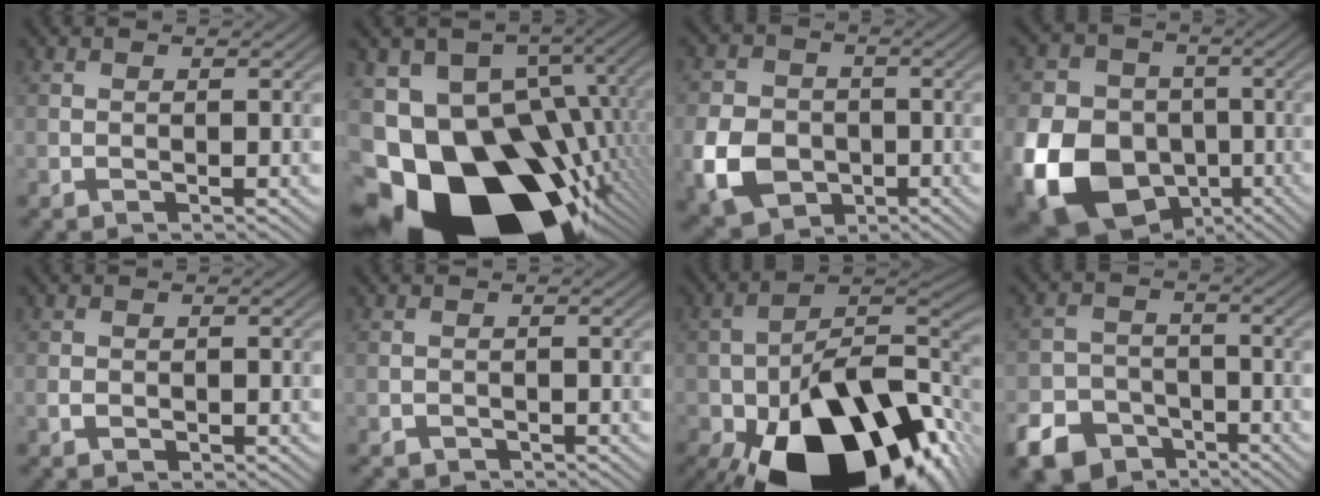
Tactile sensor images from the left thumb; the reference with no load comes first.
{"total": 23.0, "force": [-10.7, 14.7, 14.0], "torque": [-0.233, -0.037, -0.158]}
{"total": 8.4, "force": [-2.8, 6.6, 4.4], "torque": [-0.117, -0.019, -0.062]}
{"total": 19.8, "force": [-6.8, 15.7, 10.0], "torque": [-0.237, -0.043, -0.144]}
{"total": 1.0, "force": [-0.5, 0.7, 0.5], "torque": [-0.010, -0.001, -0.009]}
{"total": 1.1, "force": [-0.9, 0.6, 0.1], "torque": [-0.001, -0.002, -0.017]}
{"total": 23.2, "force": [-13.0, 12.1, 14.9], "torque": [-0.260, -0.061, -0.172]}
{"total": 8.7, "force": [-5.8, 5.8, 2.9], "torque": [-0.062, -0.016, -0.107]}